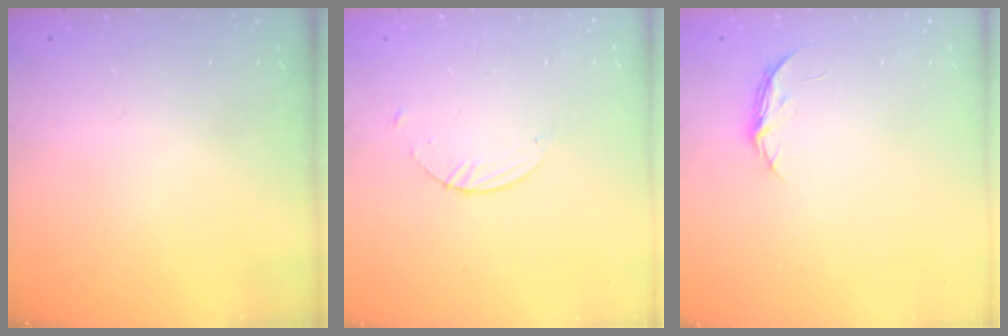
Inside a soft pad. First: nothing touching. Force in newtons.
{"total": 2.1, "press": 2.1, "slide": 0.2}
{"total": 4.5, "press": 4.5, "slide": 0.5}